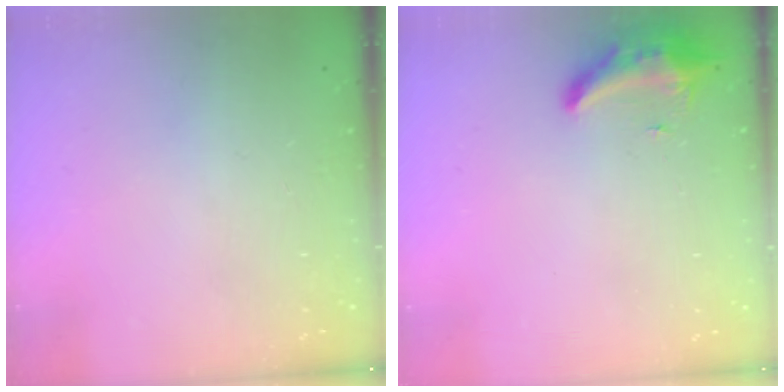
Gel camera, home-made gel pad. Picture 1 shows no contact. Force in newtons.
{"total": 8.5, "press": 8.4, "slide": 1.4}